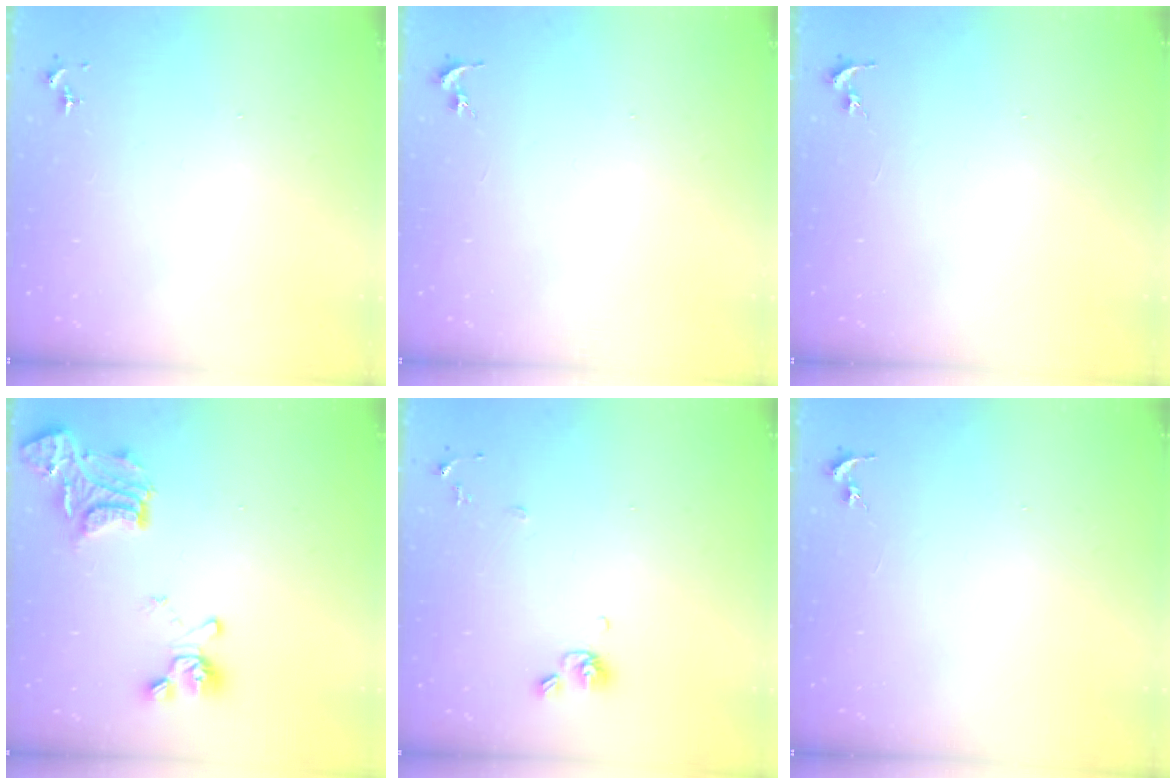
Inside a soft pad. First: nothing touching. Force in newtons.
{"total": 0.0}
{"total": 0.0}
{"total": 17.7, "press": 17.7, "slide": 1.6}
{"total": 7.9, "press": 7.6, "slide": 2.0}
{"total": 0.0}